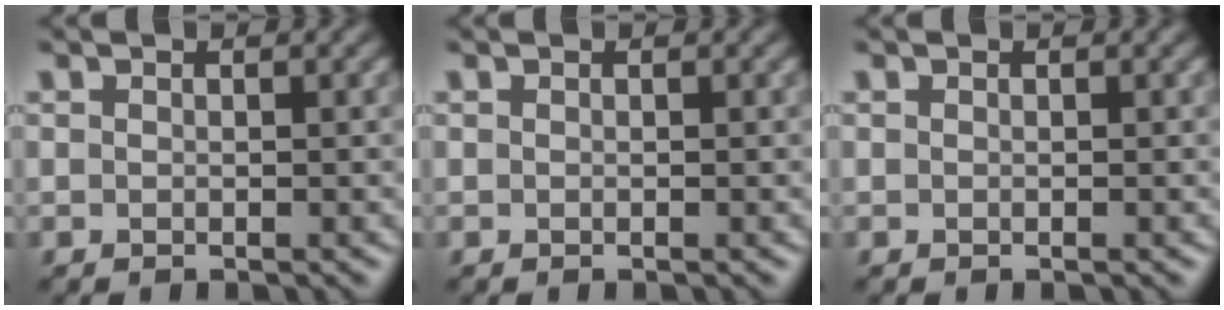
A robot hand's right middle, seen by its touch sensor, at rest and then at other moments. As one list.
[{"total": 0.0}, {"total": 0.0}]